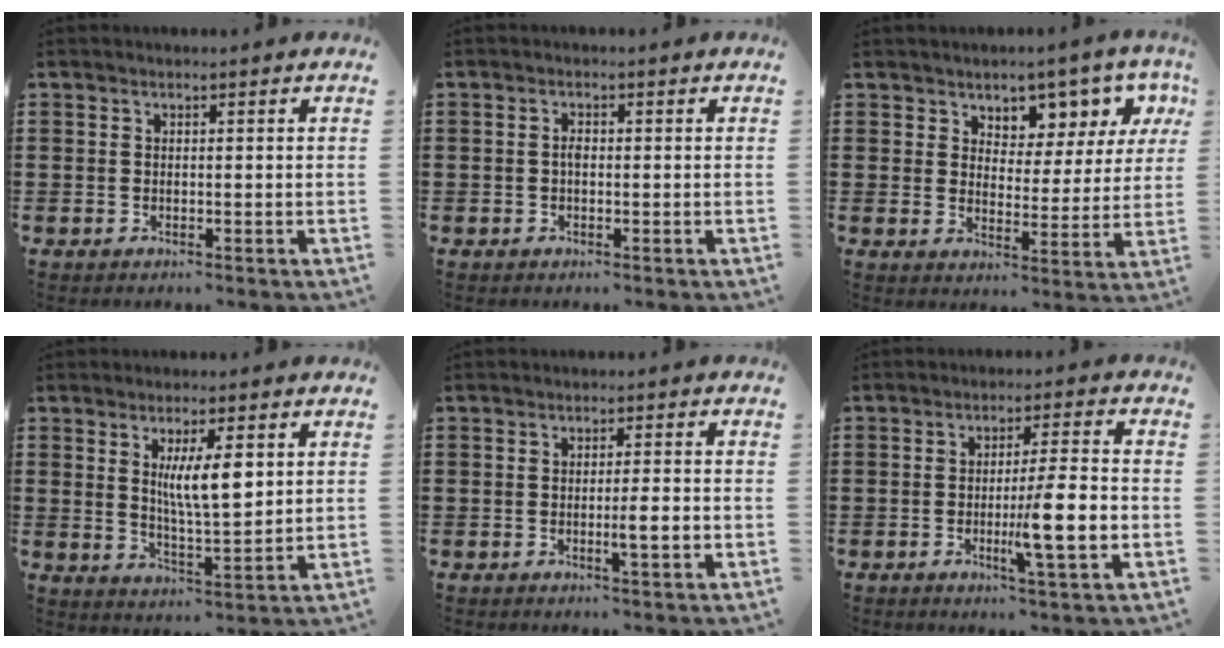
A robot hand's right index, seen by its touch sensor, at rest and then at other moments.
{"total": 1.3, "force": [-0.2, 0.5, 1.2], "torque": [-0.025, 0.000, -0.003]}
{"total": 5.8, "force": [4.8, 3.1, 0.8], "torque": [-0.036, -0.034, 0.080]}
{"total": 7.4, "force": [2.3, 1.9, 6.8], "torque": [-0.120, -0.002, 0.034]}
{"total": 3.3, "force": [-0.9, 0.1, 3.2], "torque": [-0.052, -0.005, -0.017]}
{"total": 9.1, "force": [-2.1, 0.7, 8.9], "torque": [-0.136, -0.011, -0.037]}